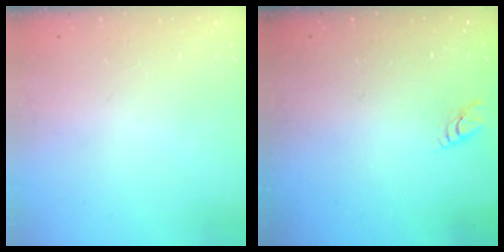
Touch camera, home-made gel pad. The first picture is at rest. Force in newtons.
{"total": 2.7, "press": 2.7, "slide": 0.3}